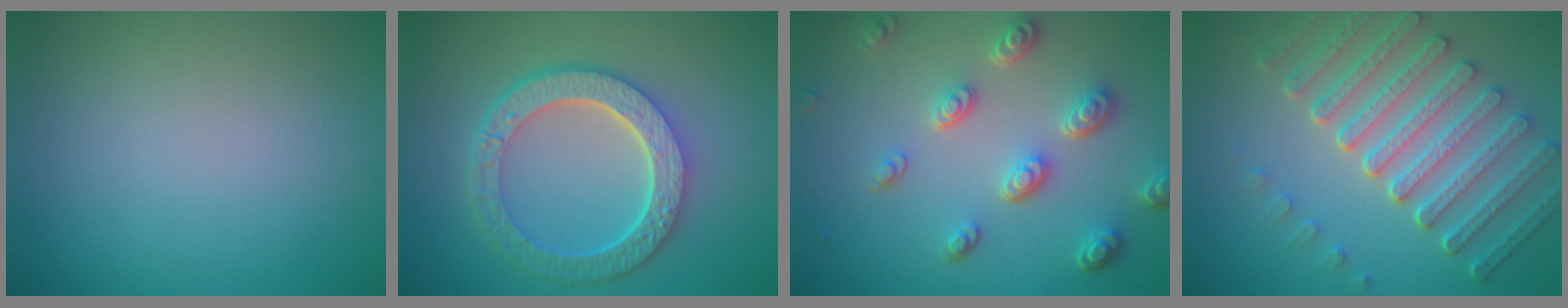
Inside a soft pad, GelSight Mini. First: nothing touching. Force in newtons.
{"total": 6.7, "press": 5.1, "slide": 4.4}
{"total": 4.8, "press": 3.7, "slide": 3.0}
{"total": 7.5, "press": 5.6, "slide": 4.9}